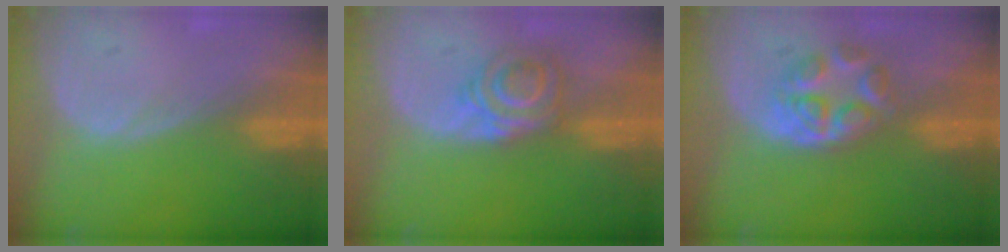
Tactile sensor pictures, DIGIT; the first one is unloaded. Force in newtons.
{"total": 6.2, "press": 5.3, "slide": 3.3}
{"total": 6.1, "press": 5.3, "slide": 3.2}